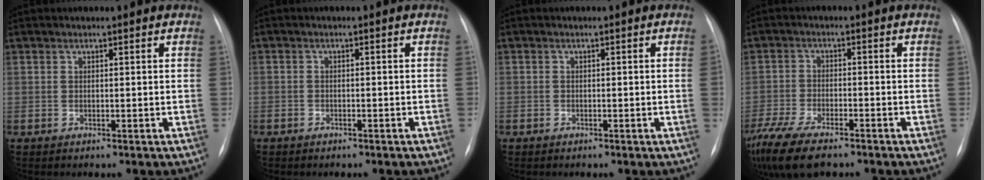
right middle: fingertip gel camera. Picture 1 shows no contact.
{"total": 1.5, "force": [-1.1, 0.9, 0.4], "torque": [-0.008, 0.003, -0.015]}
{"total": 0.7, "force": [-0.3, -0.2, 0.6], "torque": [-0.010, 0.004, -0.006]}
{"total": 12.6, "force": [-9.4, 3.9, 7.5], "torque": [-0.158, -0.024, -0.160]}